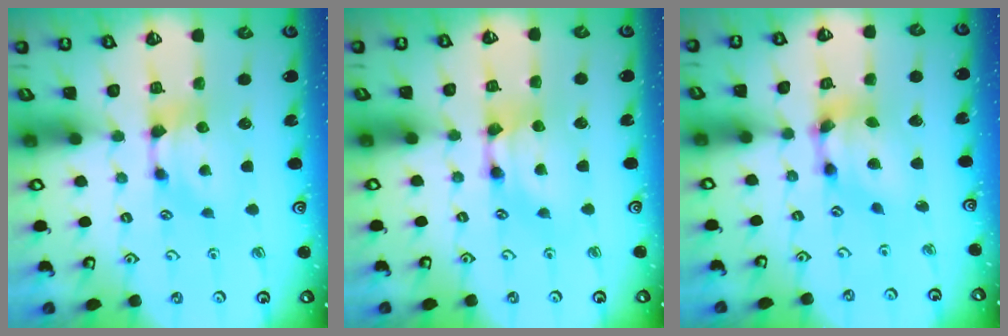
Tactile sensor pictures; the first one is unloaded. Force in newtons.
{"total": 2.1, "press": 2.1, "slide": 0.2}
{"total": 6.3, "press": 5.9, "slide": 2.2}